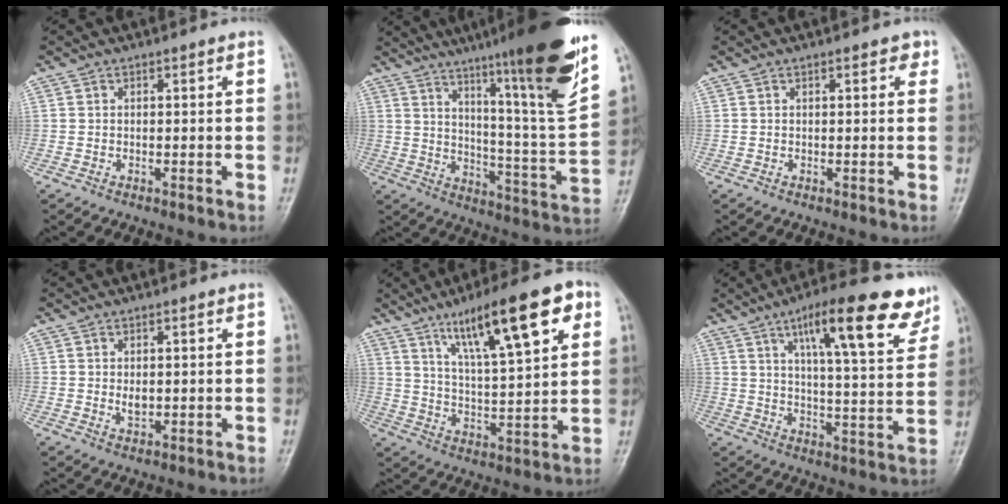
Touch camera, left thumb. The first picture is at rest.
{"total": 24.3, "force": [15.9, 0.9, 18.3], "torque": [-0.249, -0.080, 0.238]}
{"total": 2.0, "force": [1.0, 1.0, 1.4], "torque": [-0.009, 0.000, 0.009]}
{"total": 2.1, "force": [0.3, 1.2, 1.7], "torque": [-0.024, -0.005, 0.008]}
{"total": 18.6, "force": [9.3, 4.5, 15.5], "torque": [-0.224, -0.023, 0.152]}
{"total": 18.4, "force": [10.7, 4.7, 14.2], "torque": [-0.173, -0.037, 0.157]}